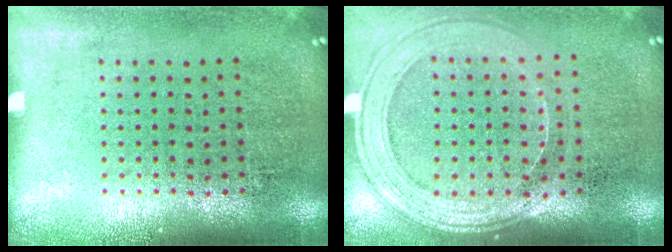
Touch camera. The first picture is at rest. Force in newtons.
{"total": 1.6, "press": 1.4, "slide": 0.7}